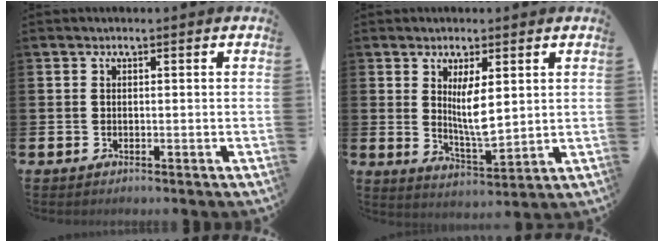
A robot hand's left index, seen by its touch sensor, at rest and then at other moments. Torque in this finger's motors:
{"motor_torque": [1.25, -0.89, 0.30, 0.21]}